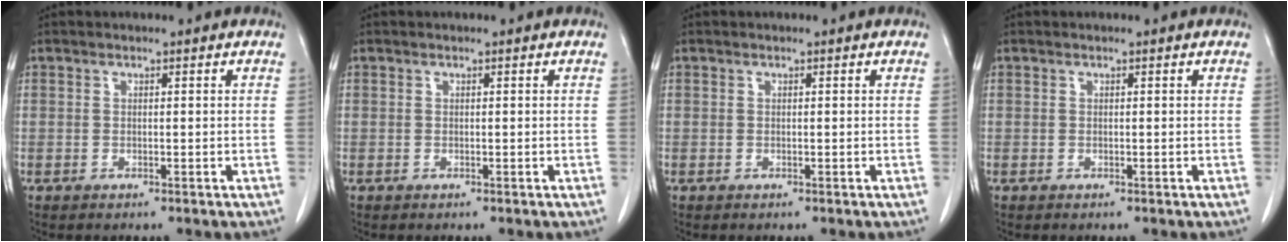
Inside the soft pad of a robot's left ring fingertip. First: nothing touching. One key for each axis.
{"total": 0.0}
{"total": 0.0}
{"total": 0.0}